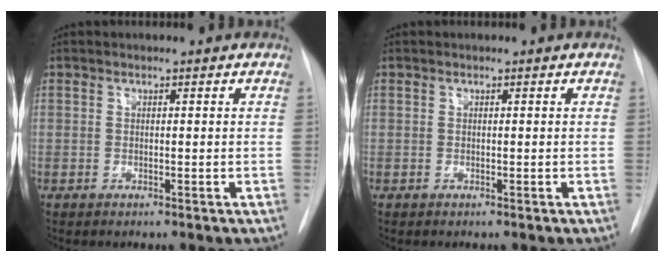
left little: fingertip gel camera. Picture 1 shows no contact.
{"total": 0.0}